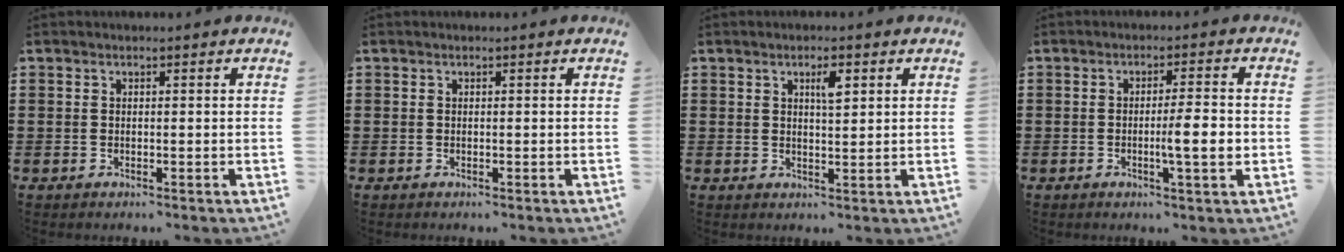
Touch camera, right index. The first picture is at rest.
{"total": 0.0}
{"total": 3.0, "force": [1.3, 0.8, 2.6], "torque": [-0.046, 0.002, 0.017]}
{"total": 5.4, "force": [-0.9, 0.5, 5.3], "torque": [-0.090, -0.004, -0.017]}